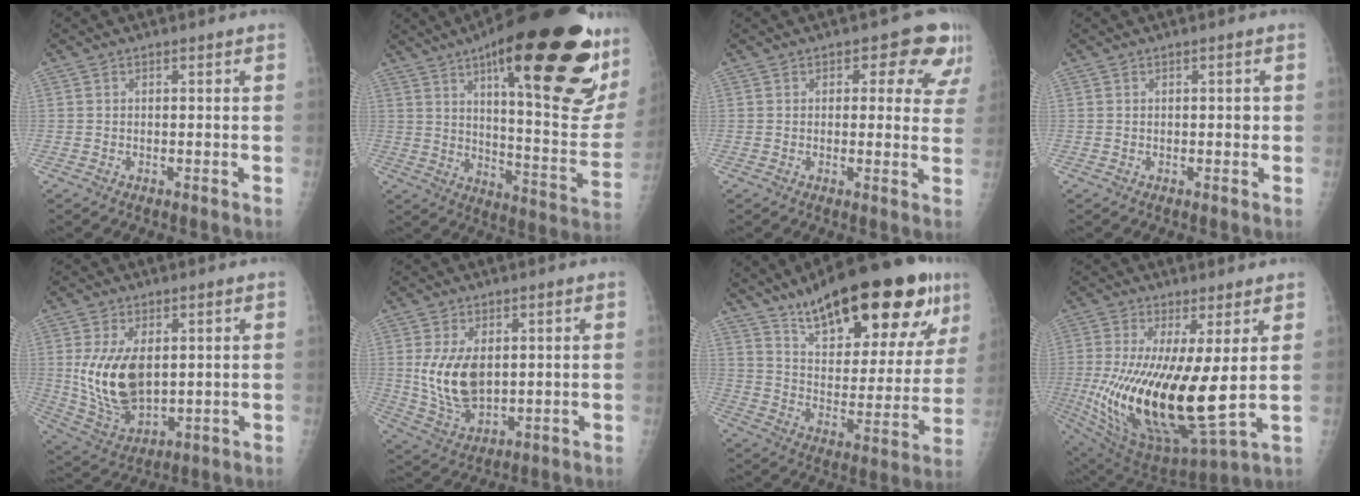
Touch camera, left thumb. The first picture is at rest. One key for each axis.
{"total": 35.1, "fx": 17.5, "fy": 9.6, "fz": 28.9, "tx": -0.313, "ty": -0.036, "tz": 0.268}
{"total": 8.2, "fx": 4.4, "fy": 4.7, "fz": 5.1, "tx": -0.010, "ty": -0.016, "tz": 0.037}
{"total": 0.9, "fx": 0.0, "fy": 0.5, "fz": 0.7, "tx": -0.001, "ty": 0.002, "tz": -0.003}
{"total": 13.7, "fx": 1.7, "fy": 8.0, "fz": 11.0, "tx": -0.197, "ty": -0.019, "tz": 0.049}
{"total": 11.1, "fx": 1.4, "fy": 6.7, "fz": 8.8, "tx": -0.155, "ty": -0.016, "tz": 0.043}
{"total": 29.3, "fx": 17.9, "fy": 9.9, "fz": 21.0, "tx": -0.278, "ty": -0.047, "tz": 0.276}
{"total": 22.3, "fx": -0.1, "fy": 6.9, "fz": 21.2, "tx": -0.430, "ty": -0.051, "tz": 0.021}